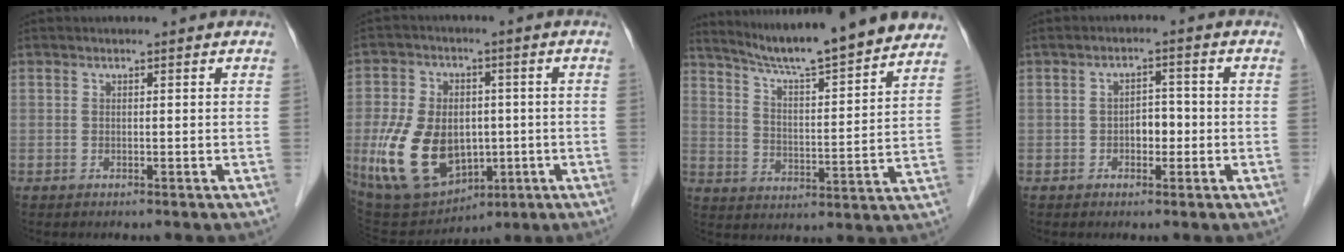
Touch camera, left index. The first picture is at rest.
{"total": 14.7, "force": [-2.4, 9.9, 10.6], "torque": [-0.219, 0.000, -0.018]}
{"total": 17.9, "force": [16.1, 0.2, 7.9], "torque": [-0.125, -0.004, 0.232]}
{"total": 3.1, "force": [-0.8, 1.7, 2.4], "torque": [-0.035, 0.008, -0.013]}